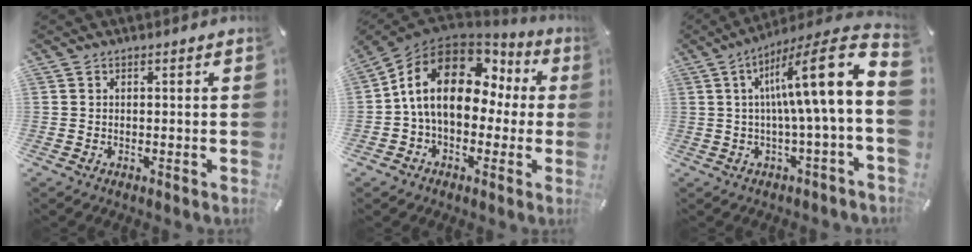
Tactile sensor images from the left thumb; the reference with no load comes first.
{"total": 18.1, "force": [3.8, 12.4, 12.6], "torque": [-0.242, -0.007, 0.062]}
{"total": 17.7, "force": [4.2, 1.9, 17.0], "torque": [-0.271, -0.035, 0.050]}